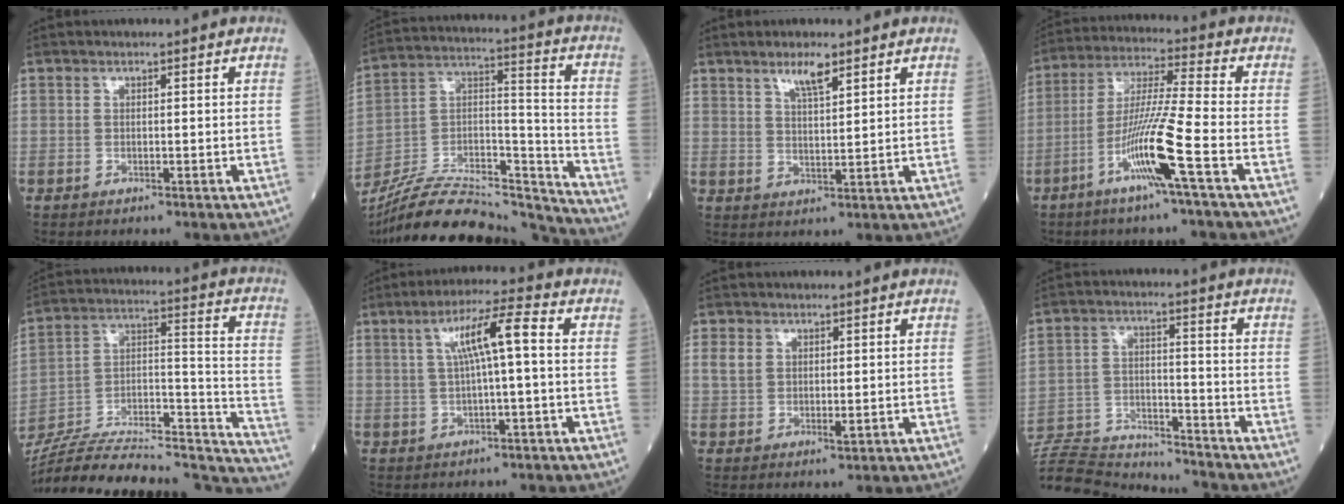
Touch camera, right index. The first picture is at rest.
{"total": 25.0, "force": [-23.5, 3.5, 7.7], "torque": [-0.136, 0.022, -0.381]}
{"total": 4.1, "force": [3.0, 0.6, 2.7], "torque": [-0.053, -0.001, 0.055]}
{"total": 11.1, "force": [-4.9, -1.3, 9.9], "torque": [-0.194, -0.006, -0.096]}
{"total": 32.2, "force": [-28.2, 6.6, 14.1], "torque": [-0.173, 0.017, -0.416]}
{"total": 7.4, "force": [1.3, 0.3, 7.3], "torque": [-0.130, 0.019, 0.023]}
{"total": 3.7, "force": [1.3, 2.6, 2.3], "torque": [-0.048, 0.002, 0.027]}
{"total": 16.6, "force": [-16.2, 1.5, 2.9], "torque": [-0.060, 0.015, -0.259]}